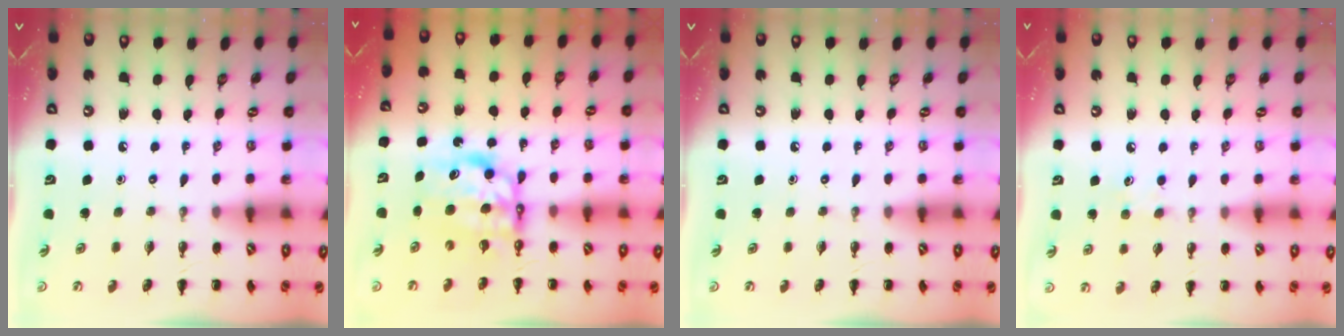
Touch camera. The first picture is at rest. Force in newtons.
{"total": 8.3, "press": 8.1, "slide": 2.0}
{"total": 0.0}
{"total": 5.0, "press": 4.8, "slide": 1.5}